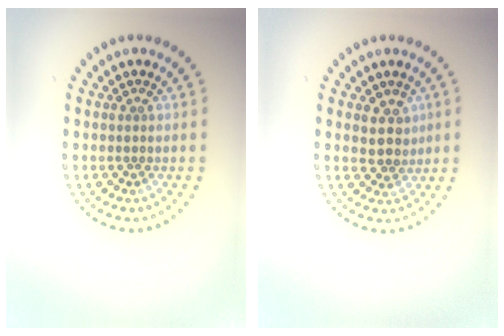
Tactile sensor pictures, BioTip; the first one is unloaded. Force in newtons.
{"total": 2.3, "press": 2.1, "slide": 1.1}